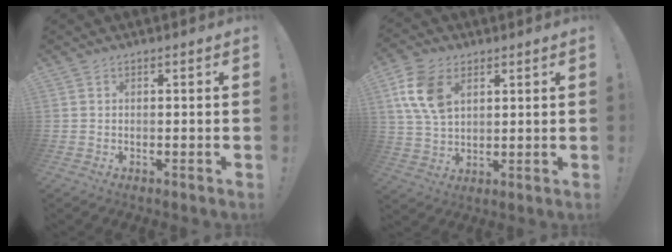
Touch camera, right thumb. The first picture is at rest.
{"total": 12.8, "force": [5.1, 8.4, 8.3], "torque": [-0.166, -0.004, 0.097]}